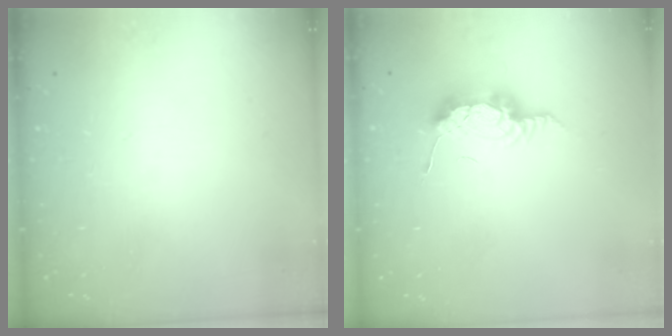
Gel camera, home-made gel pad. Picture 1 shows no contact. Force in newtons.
{"total": 8.5, "press": 8.3, "slide": 1.6}